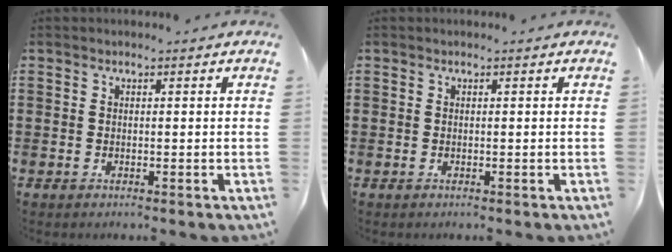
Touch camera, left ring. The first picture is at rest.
{"total": 0.0}